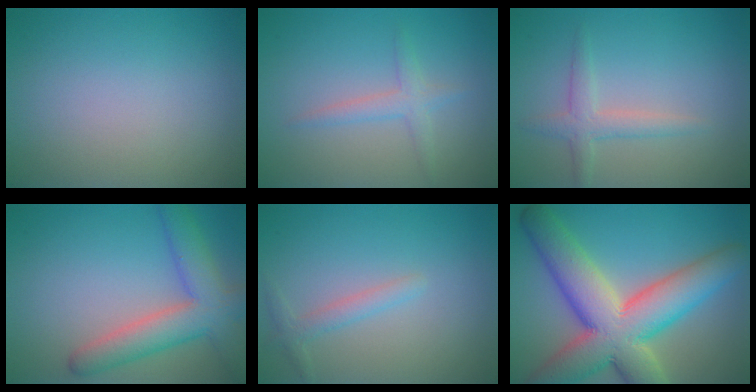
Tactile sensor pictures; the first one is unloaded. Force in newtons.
{"total": 2.0, "press": 2.0, "slide": 0.1}
{"total": 2.2, "press": 2.2, "slide": 0.1}
{"total": 6.3, "press": 6.3, "slide": 0.4}
{"total": 1.6, "press": 1.6, "slide": 0.1}
{"total": 12.3, "press": 12.3, "slide": 1.0}